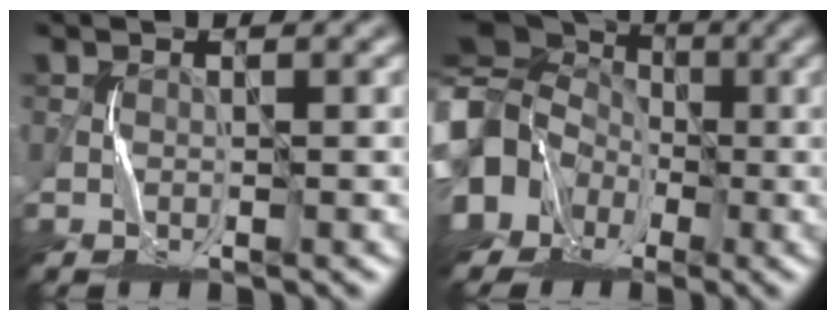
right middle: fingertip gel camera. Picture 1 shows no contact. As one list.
[{"total": 18.8, "force": [-3.2, 16.6, 8.2], "torque": [-0.202, -0.023, -0.097]}]